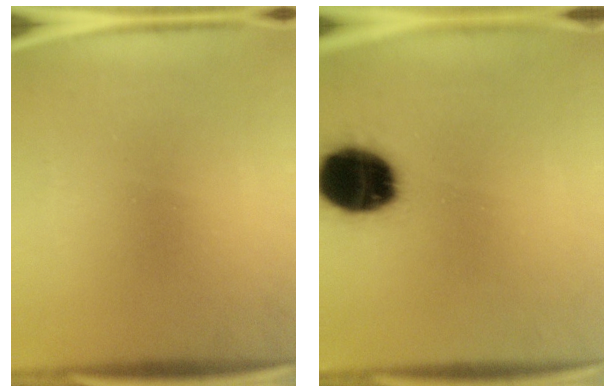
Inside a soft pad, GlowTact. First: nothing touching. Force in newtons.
{"total": 19.5}